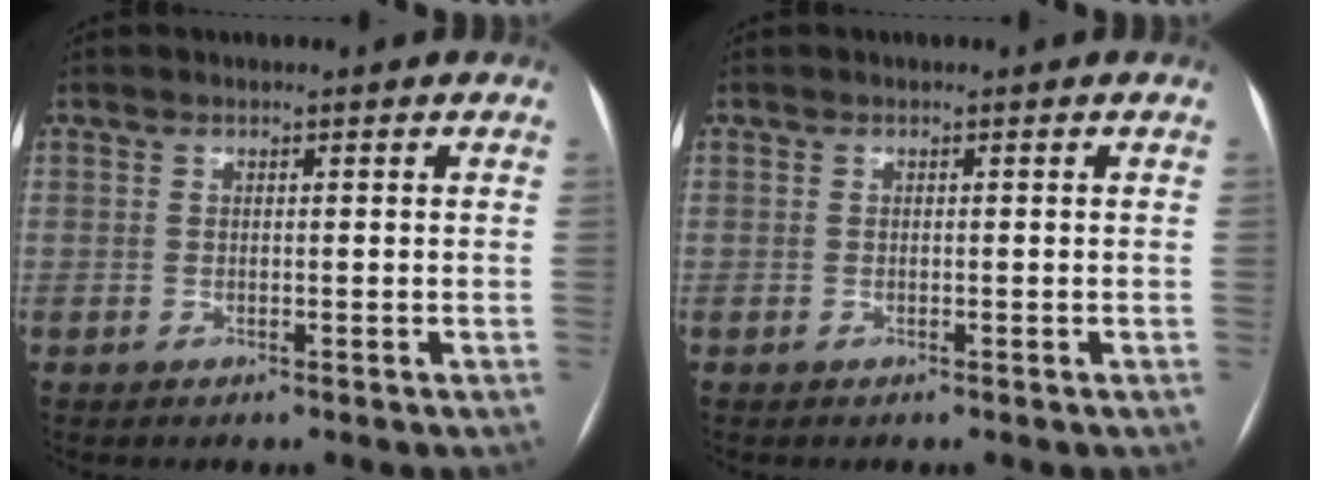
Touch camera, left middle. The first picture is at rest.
{"total": 0.0}